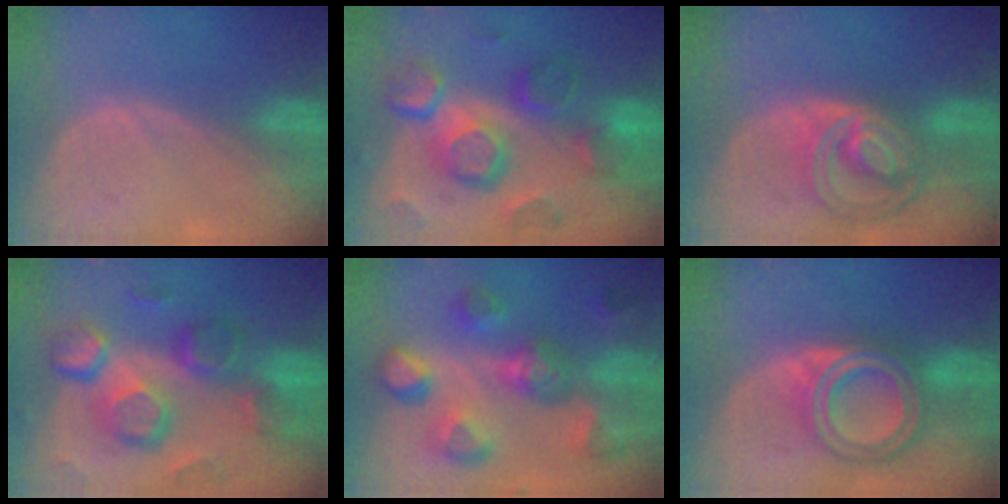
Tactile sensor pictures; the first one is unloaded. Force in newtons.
{"total": 12.4, "press": 10.7, "slide": 6.2}
{"total": 8.6, "press": 7.4, "slide": 4.4}
{"total": 12.3, "press": 10.7, "slide": 6.0}
{"total": 10.6, "press": 10.0, "slide": 3.5}
{"total": 8.0, "press": 8.0, "slide": 0.5}